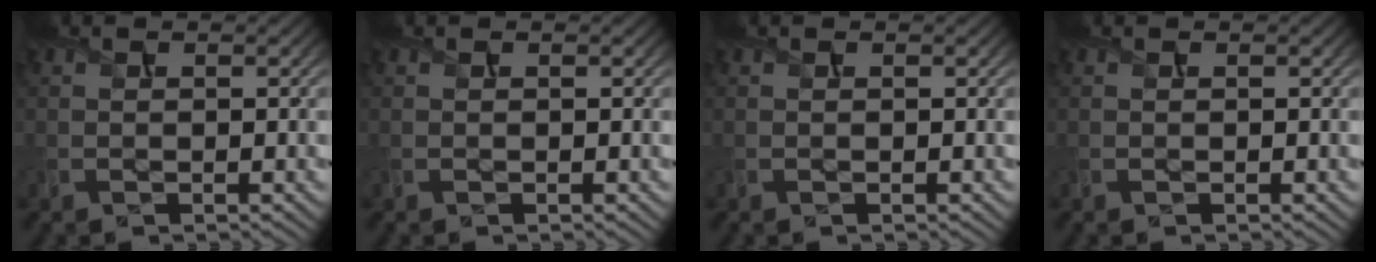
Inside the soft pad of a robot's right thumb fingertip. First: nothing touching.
{"total": 0.0}
{"total": 0.0}
{"total": 0.0}